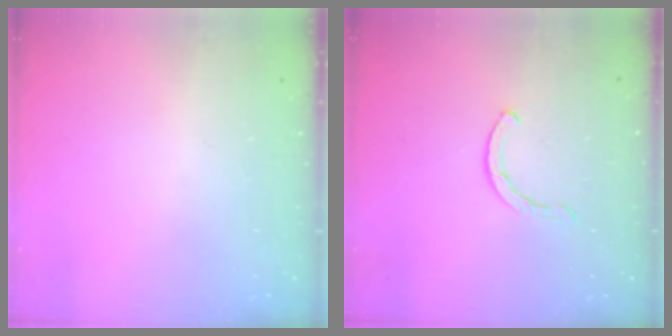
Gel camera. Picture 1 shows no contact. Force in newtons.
{"total": 0.5, "press": 0.5, "slide": 0.2}